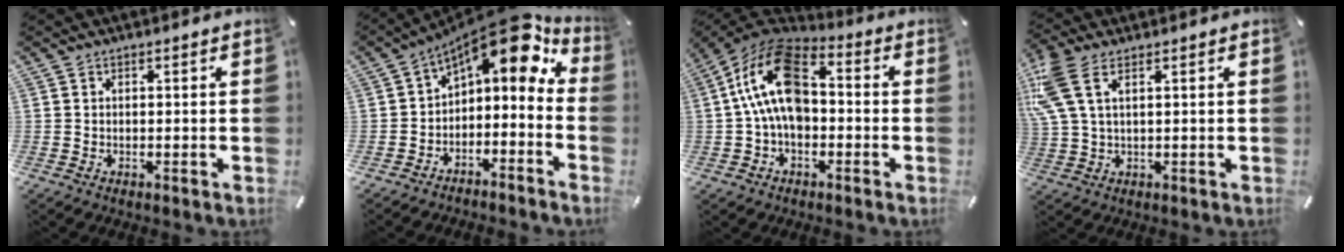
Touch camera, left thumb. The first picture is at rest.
{"total": 12.0, "force": [7.6, 5.3, 7.6], "torque": [-0.116, -0.057, 0.130]}
{"total": 16.7, "force": [1.3, 10.8, 12.7], "torque": [-0.271, 0.003, 0.018]}
{"total": 7.8, "force": [3.4, 3.8, 5.9], "torque": [-0.146, -0.002, 0.063]}